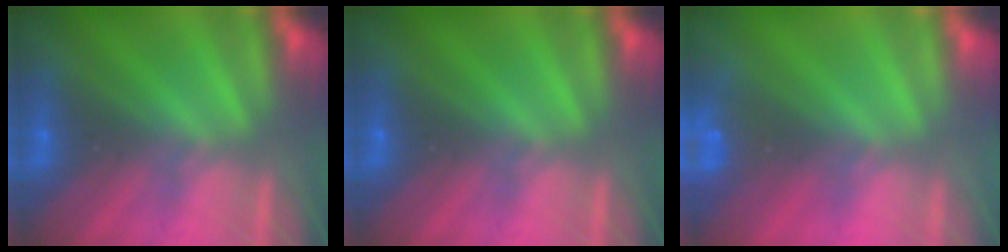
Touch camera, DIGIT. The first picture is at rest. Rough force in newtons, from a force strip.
{"total": 0.0}
{"total": 3.5}